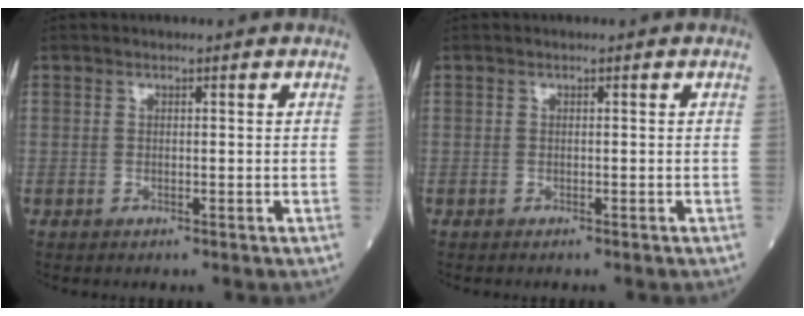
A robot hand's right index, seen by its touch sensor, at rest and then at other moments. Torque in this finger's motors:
{"motor_torque": [0.05, 0.00, -0.02, 0.01]}